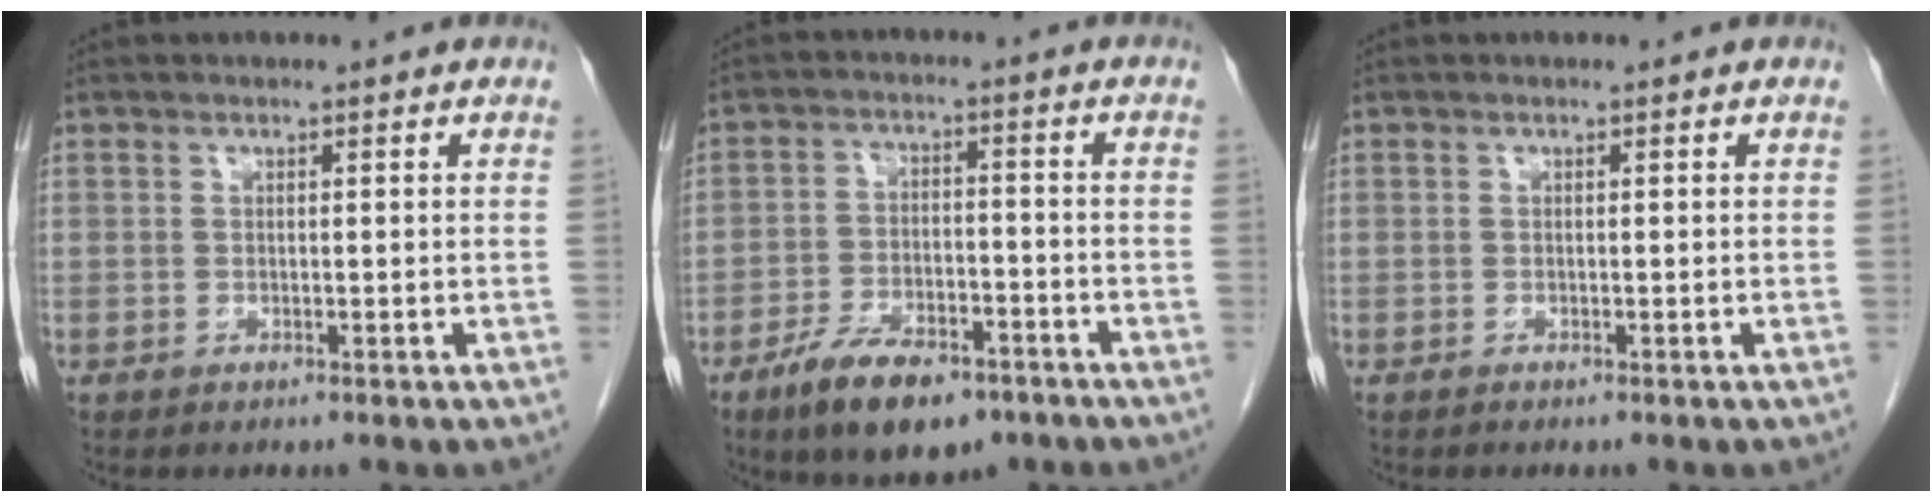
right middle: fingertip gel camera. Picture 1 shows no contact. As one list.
[{"total": 10.3, "force": [-6.9, 4.1, 6.5], "torque": [-0.113, -0.007, -0.115]}, {"total": 0.0}]